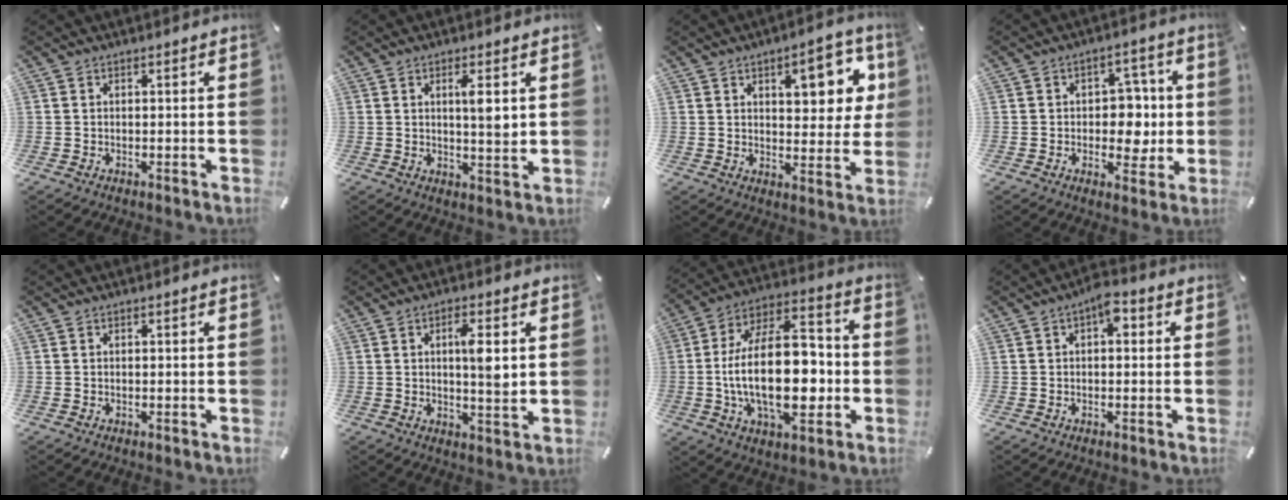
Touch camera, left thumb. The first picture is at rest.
{"total": 5.6, "force": [1.8, 1.2, 5.1], "torque": [-0.080, -0.009, 0.023]}
{"total": 12.0, "force": [5.3, 5.7, 9.2], "torque": [-0.113, -0.014, 0.082]}
{"total": 8.1, "force": [-0.4, 6.5, 4.8], "torque": [-0.048, 0.004, -0.009]}
{"total": 0.0}
{"total": 6.8, "force": [1.7, 1.8, 6.4], "torque": [-0.095, -0.011, 0.019]}
{"total": 23.9, "force": [-3.0, 13.1, 19.7], "torque": [-0.358, -0.003, -0.051]}
{"total": 4.5, "force": [0.9, 2.4, 3.7], "torque": [-0.052, 0.006, 0.008]}